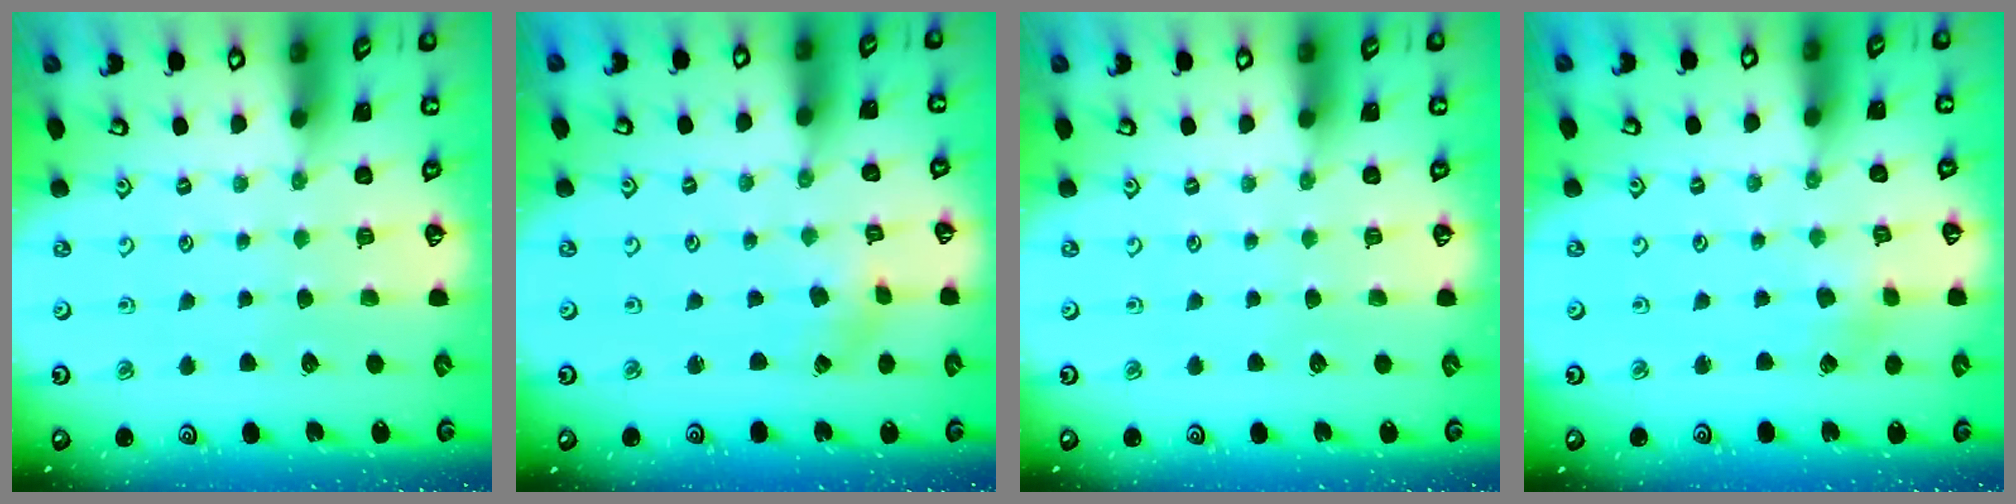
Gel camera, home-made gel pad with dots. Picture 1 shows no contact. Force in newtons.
{"total": 1.0, "press": 1.0, "slide": 0.2}
{"total": 0.0}
{"total": 1.7, "press": 1.7, "slide": 0.2}